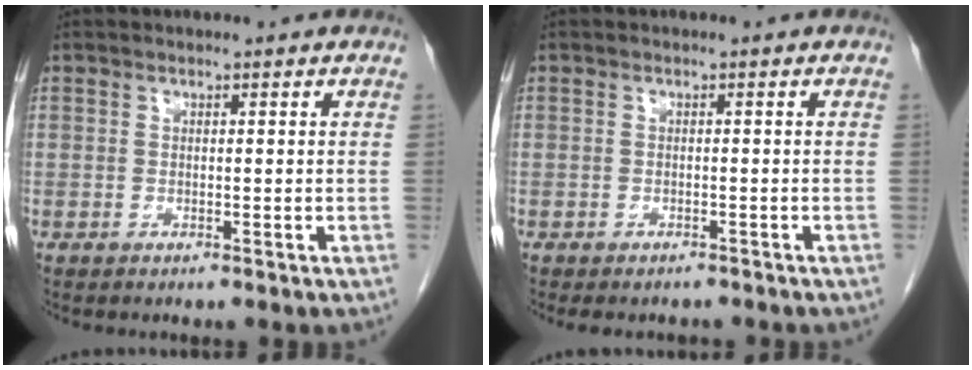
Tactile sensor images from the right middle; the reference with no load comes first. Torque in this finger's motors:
{"motor_torque": [0.08, -0.06, 0.01, 0.00]}